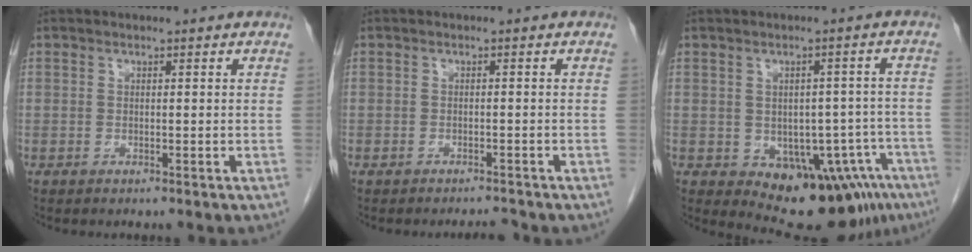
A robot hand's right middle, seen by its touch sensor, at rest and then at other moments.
{"total": 1.4, "force": [-1.4, 0.1, 0.3], "torque": [-0.007, -0.003, -0.017]}
{"total": 12.6, "force": [-7.2, 6.4, 8.2], "torque": [-0.075, 0.018, -0.088]}